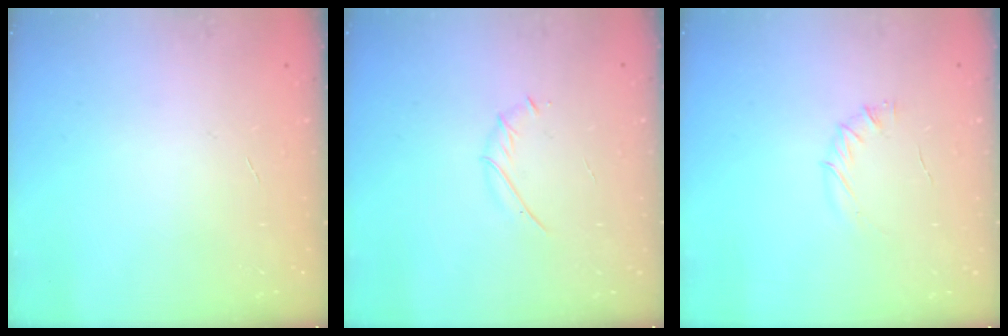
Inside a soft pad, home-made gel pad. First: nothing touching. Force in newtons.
{"total": 3.3, "press": 3.2, "slide": 0.9}
{"total": 5.2, "press": 5.1, "slide": 1.1}